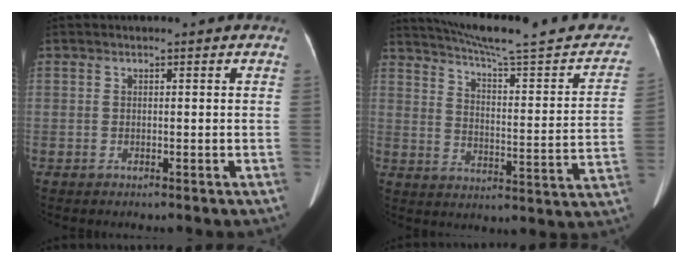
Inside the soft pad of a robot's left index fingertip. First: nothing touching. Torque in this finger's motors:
{"motor_torque": [0.78, -1.34, 0.00, 0.04]}